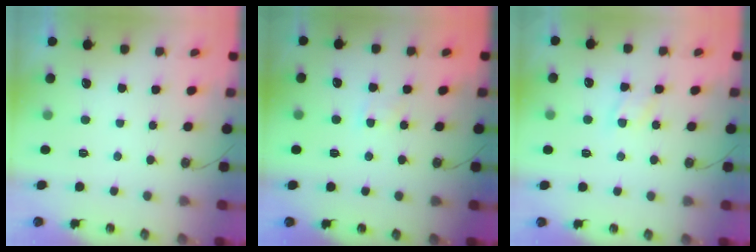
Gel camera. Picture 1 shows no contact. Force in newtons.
{"total": 3.1, "press": 3.1, "slide": 0.5}
{"total": 7.0, "press": 6.9, "slide": 0.8}